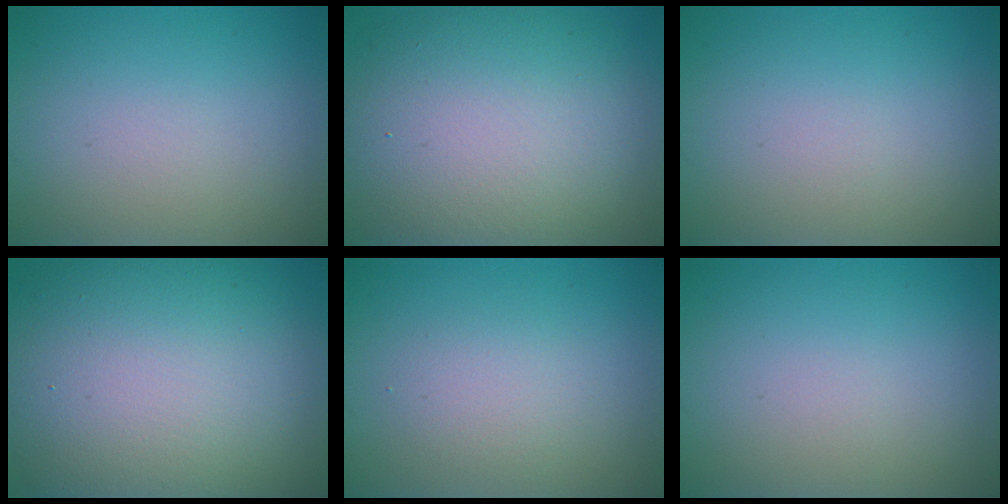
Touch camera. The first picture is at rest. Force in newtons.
{"total": 13.5, "press": 13.5, "slide": 1.3}
{"total": 0.0}
{"total": 17.2, "press": 17.2, "slide": 1.1}
{"total": 1.8, "press": 1.8, "slide": 0.0}
{"total": 0.0}